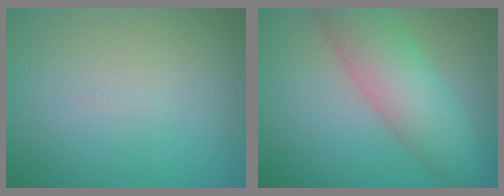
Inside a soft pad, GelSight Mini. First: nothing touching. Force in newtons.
{"total": 7.1, "press": 7.1, "slide": 0.4}